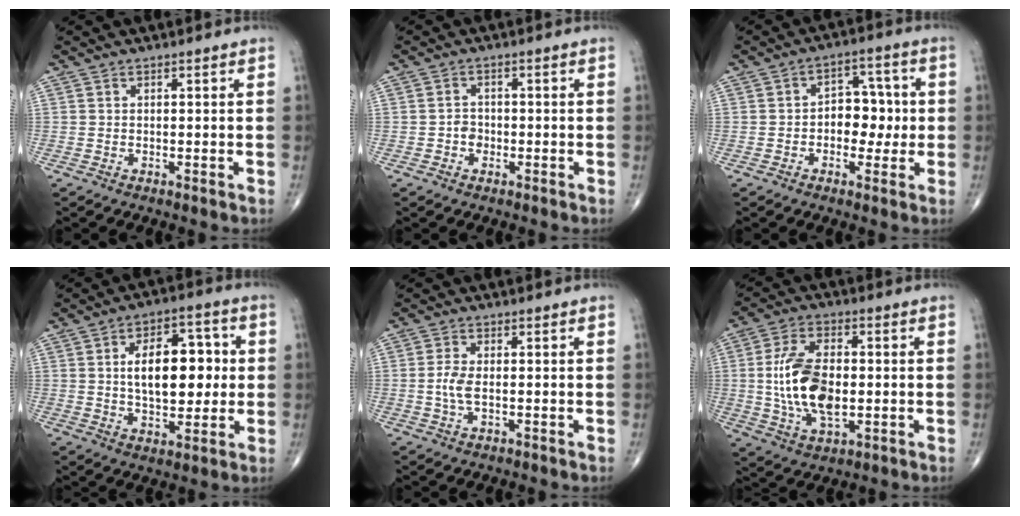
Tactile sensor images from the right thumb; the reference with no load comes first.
{"total": 2.0, "force": [-0.6, 1.6, 0.9], "torque": [-0.007, 0.006, -0.013]}
{"total": 7.7, "force": [-0.4, 5.3, 5.6], "torque": [-0.038, 0.022, -0.011]}
{"total": 14.1, "force": [1.4, 7.6, 11.8], "torque": [-0.150, 0.011, 0.024]}
{"total": 3.6, "force": [-0.3, 1.4, 3.3], "torque": [-0.081, 0.001, -0.006]}
{"total": 14.1, "force": [-0.4, 7.3, 12.0], "torque": [-0.228, 0.001, -0.004]}